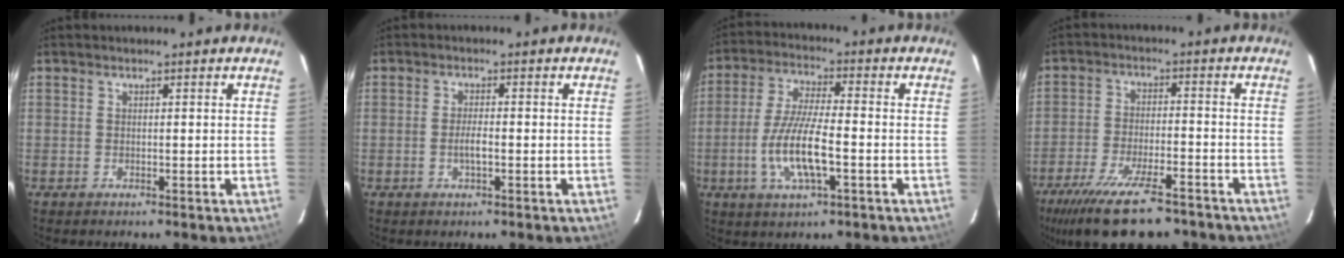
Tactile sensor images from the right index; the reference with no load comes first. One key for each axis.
{"total": 2.3, "fx": -0.7, "fy": 0.6, "fz": 2.1, "tx": -0.041, "ty": -0.002, "tz": -0.013}
{"total": 10.8, "fx": -3.2, "fy": 2.6, "fz": 9.9, "tx": -0.203, "ty": -0.007, "tz": -0.062}
{"total": 16.0, "fx": -12.3, "fy": 4.2, "fz": 9.4, "tx": -0.194, "ty": -0.039, "tz": -0.198}